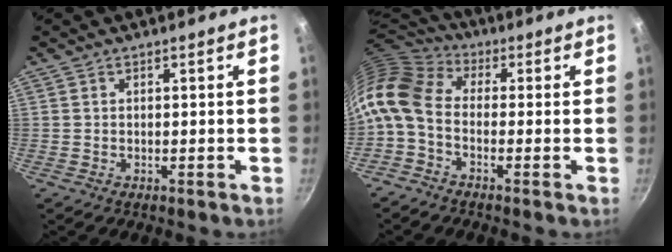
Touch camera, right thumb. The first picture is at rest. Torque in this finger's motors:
{"motor_torque": [0.04, 0.92, 1.86, -0.92, 0.66]}